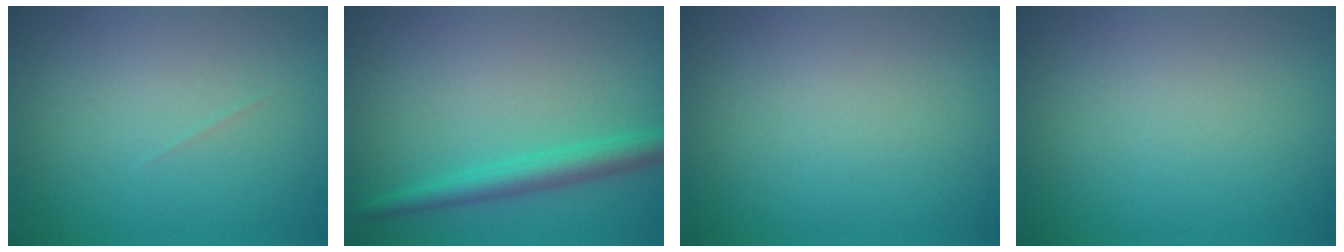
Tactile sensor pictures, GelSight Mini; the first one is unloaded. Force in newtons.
{"total": 2.9, "press": 2.9, "slide": 0.1}
{"total": 0.0}
{"total": 0.0}